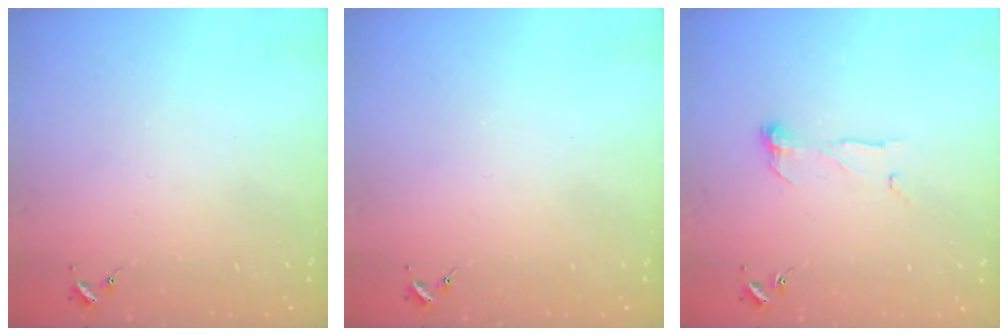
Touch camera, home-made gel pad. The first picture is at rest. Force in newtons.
{"total": 0.0}
{"total": 7.0, "press": 7.0, "slide": 0.1}